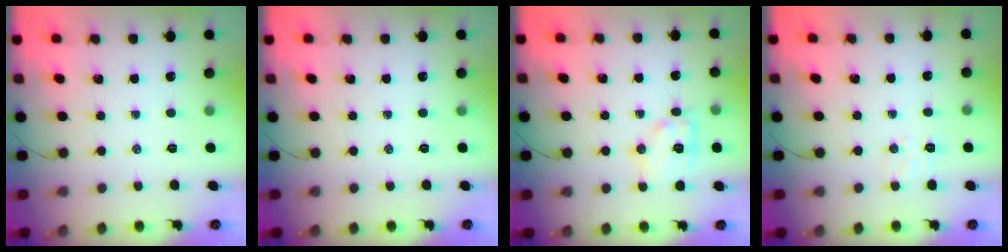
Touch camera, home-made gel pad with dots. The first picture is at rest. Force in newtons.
{"total": 0.0}
{"total": 9.8, "press": 9.8, "slide": 0.6}
{"total": 4.1, "press": 4.0, "slide": 0.8}